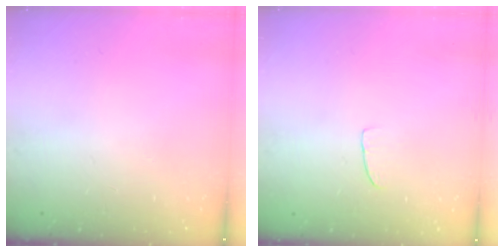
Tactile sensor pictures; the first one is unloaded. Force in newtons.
{"total": 2.6, "press": 2.6, "slide": 0.2}